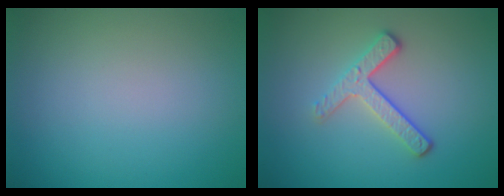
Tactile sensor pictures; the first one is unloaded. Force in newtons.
{"total": 3.2, "press": 2.5, "slide": 2.0}